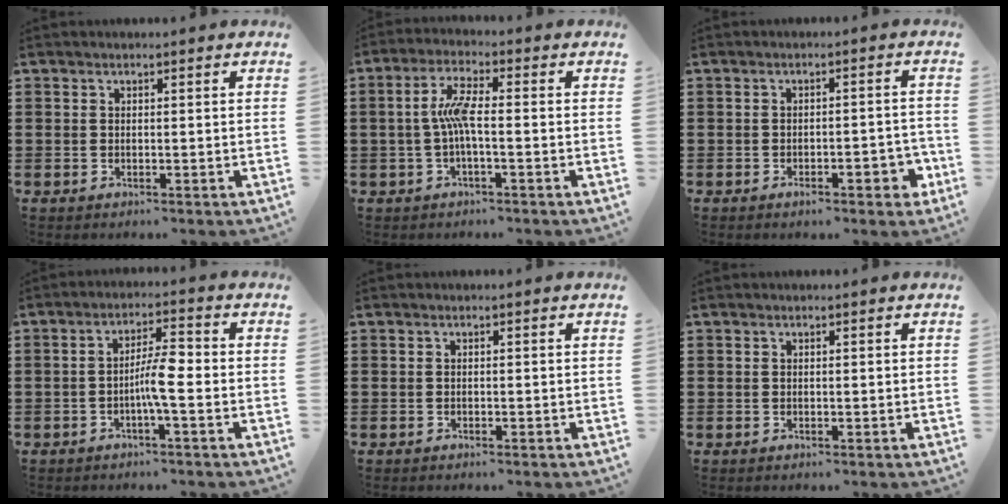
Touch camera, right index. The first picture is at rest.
{"total": 5.6, "force": [-0.7, 1.1, 5.4], "torque": [-0.113, 0.000, -0.021]}
{"total": 4.1, "force": [-2.0, 1.3, 3.4], "torque": [-0.046, 0.000, -0.035]}
{"total": 5.1, "force": [-1.2, 0.7, 5.0], "torque": [-0.096, 0.003, -0.028]}
{"total": 0.0}
{"total": 0.0}